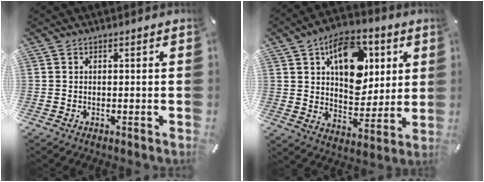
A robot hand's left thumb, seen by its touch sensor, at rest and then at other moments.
{"total": 16.5, "force": [6.6, 11.3, 9.9], "torque": [-0.132, -0.018, 0.118]}